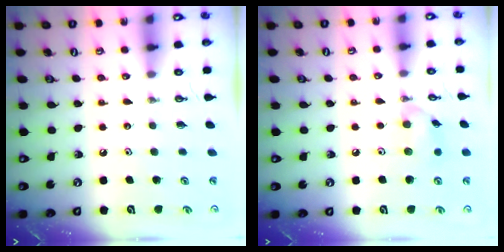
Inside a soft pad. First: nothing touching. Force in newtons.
{"total": 9.0, "press": 9.0, "slide": 0.1}